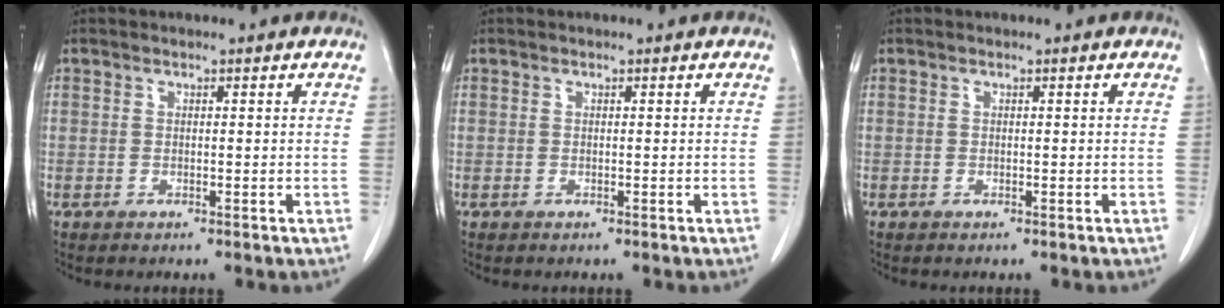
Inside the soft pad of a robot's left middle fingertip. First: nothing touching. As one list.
[{"total": 0.0}, {"total": 0.0}]